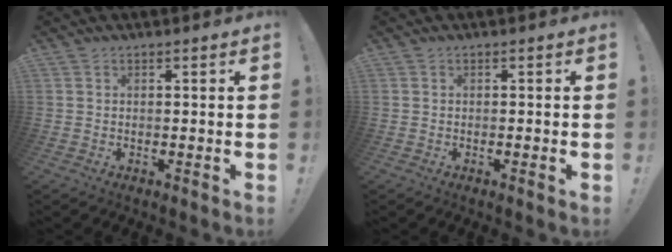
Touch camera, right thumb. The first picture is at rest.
{"total": 0.9, "force": [-0.4, -0.2, 0.8], "torque": [-0.021, 0.001, -0.006]}